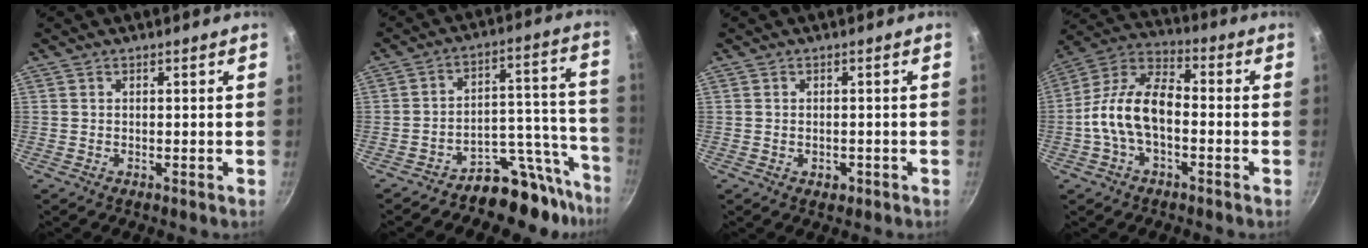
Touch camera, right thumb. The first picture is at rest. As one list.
[{"total": 13.2, "force": [-10.9, 6.1, 4.4], "torque": [0.013, 0.121, -0.170]}, {"total": 2.0, "force": [-0.8, 1.4, 1.2], "torque": [-0.018, 0.001, -0.008]}, {"total": 13.4, "force": [-2.5, 7.5, 10.8], "torque": [-0.184, 0.050, -0.064]}]